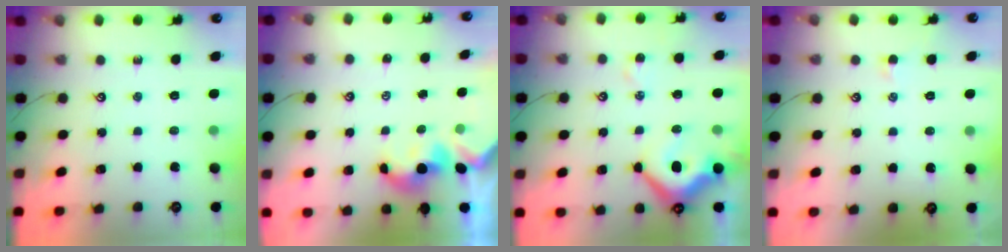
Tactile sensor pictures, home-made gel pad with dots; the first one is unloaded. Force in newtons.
{"total": 1.8, "press": 1.7, "slide": 0.4}
{"total": 9.2, "press": 9.0, "slide": 1.5}
{"total": 0.0}